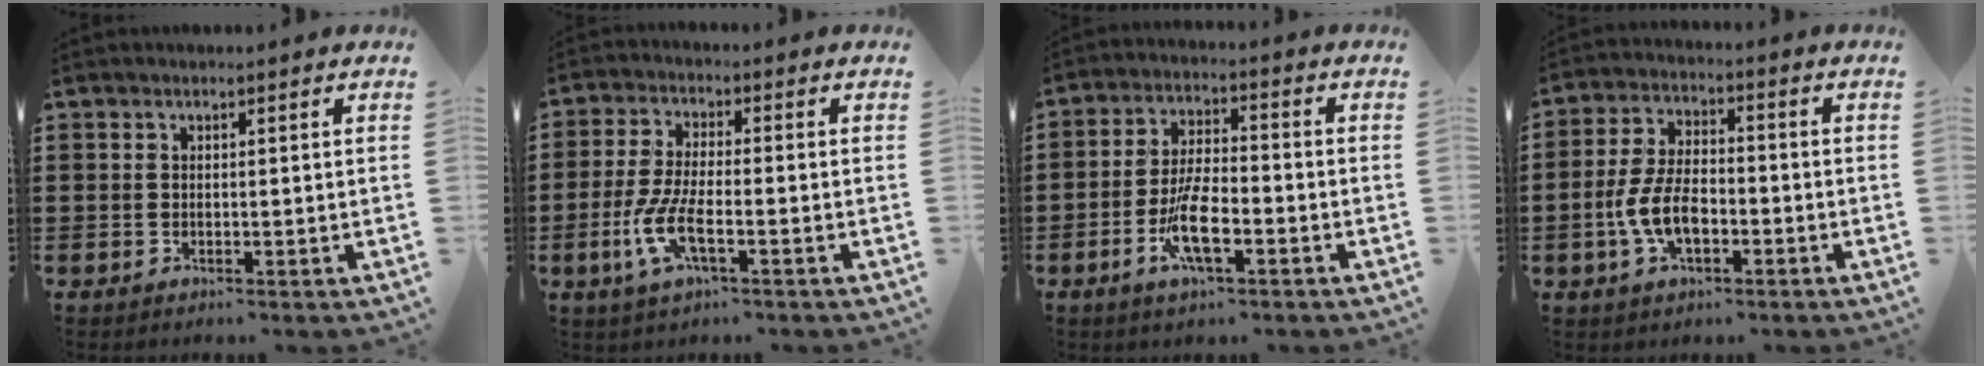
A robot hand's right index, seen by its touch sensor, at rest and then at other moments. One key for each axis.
{"total": 6.6, "fx": -2.8, "fy": 1.8, "fz": 5.8, "tx": -0.145, "ty": -0.017, "tz": -0.060}
{"total": 7.9, "fx": -3.2, "fy": 2.7, "fz": 6.8, "tx": -0.149, "ty": -0.009, "tz": -0.063}
{"total": 7.5, "fx": -2.5, "fy": 3.7, "fz": 6.1, "tx": -0.143, "ty": -0.001, "tz": -0.053}